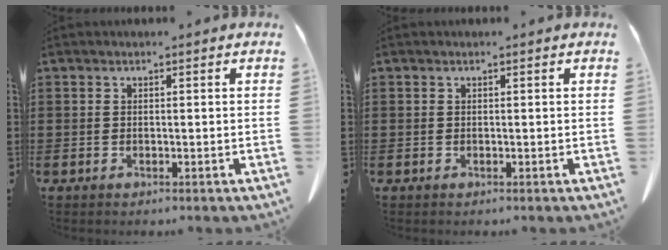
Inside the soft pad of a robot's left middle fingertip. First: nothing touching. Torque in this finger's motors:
{"motor_torque": [0.00, 0.00, 0.00, 0.00]}